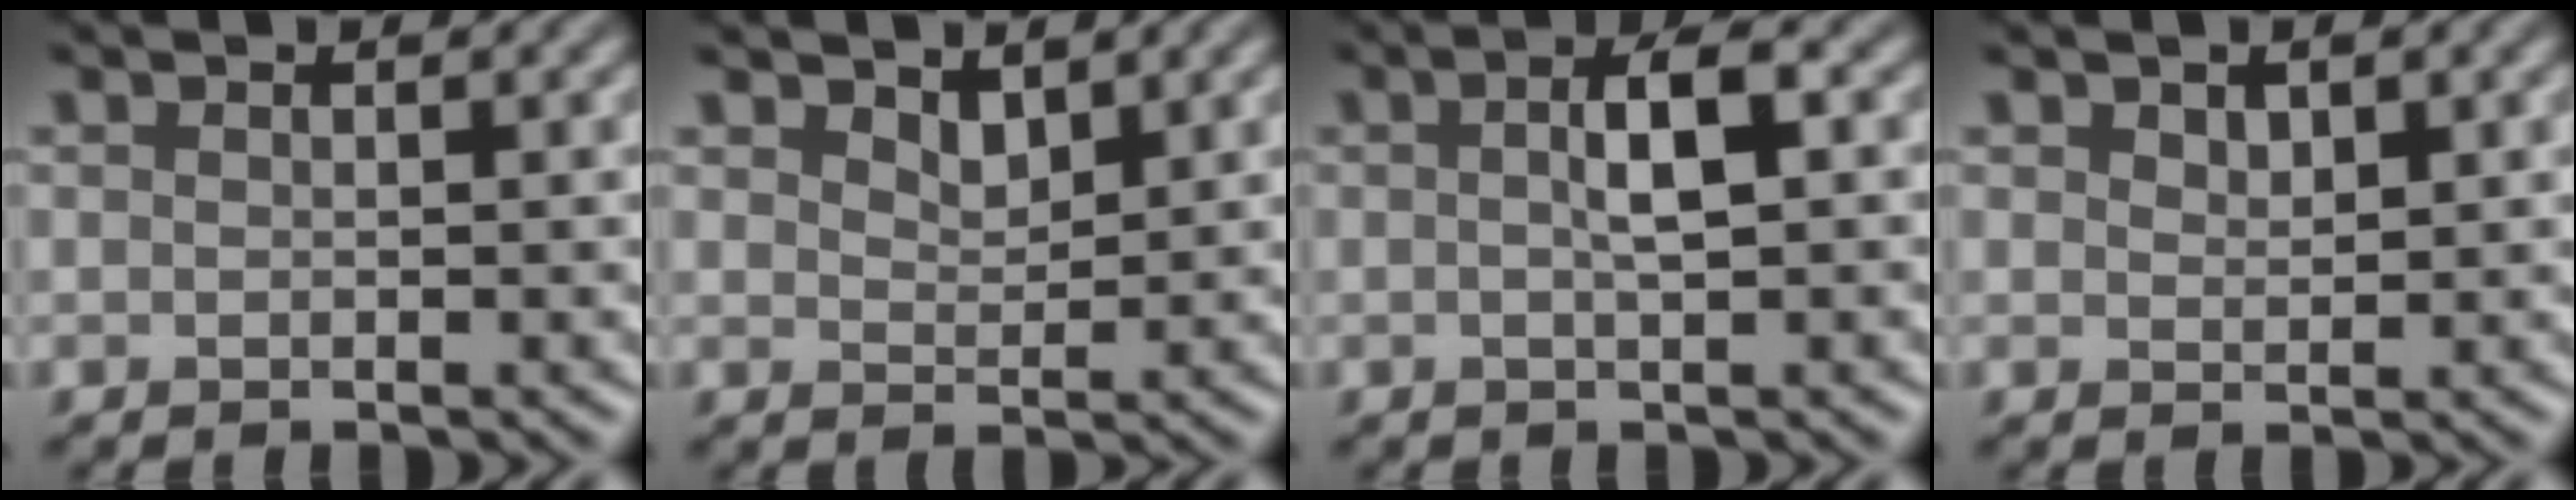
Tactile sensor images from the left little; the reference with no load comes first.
{"total": 1.6, "force": [1.2, 0.7, 0.8], "torque": [-0.021, -0.004, 0.020]}
{"total": 3.1, "force": [0.3, 0.9, 3.0], "torque": [-0.059, 0.009, 0.001]}
{"total": 1.2, "force": [0.7, 0.6, 0.8], "torque": [-0.015, -0.002, 0.013]}